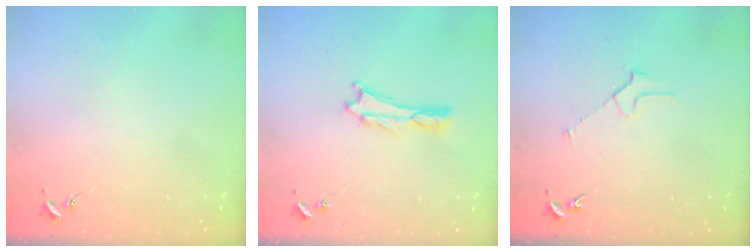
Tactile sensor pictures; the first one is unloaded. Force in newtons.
{"total": 0.5, "press": 0.5, "slide": 0.2}
{"total": 2.3, "press": 2.3, "slide": 0.2}